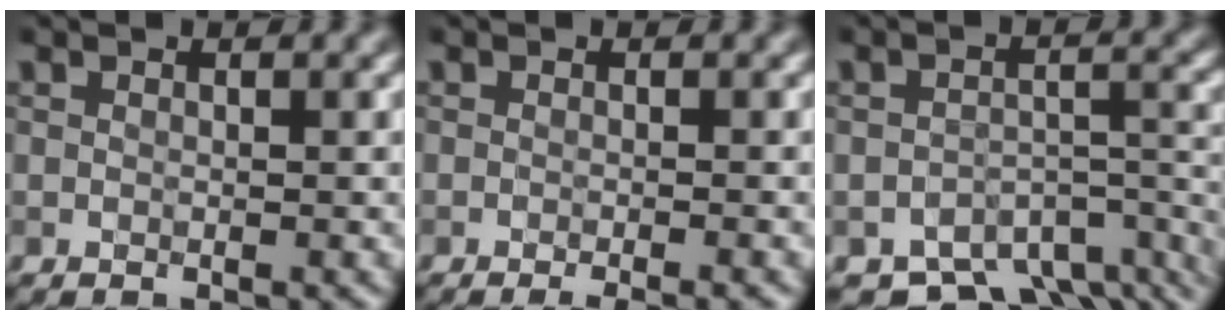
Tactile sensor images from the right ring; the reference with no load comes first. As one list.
[{"total": 2.5, "force": [-1.5, 0.4, 1.9], "torque": [-0.023, -0.002, -0.022]}, {"total": 7.9, "force": [-6.3, 3.4, 3.4], "torque": [-0.038, -0.021, -0.095]}]